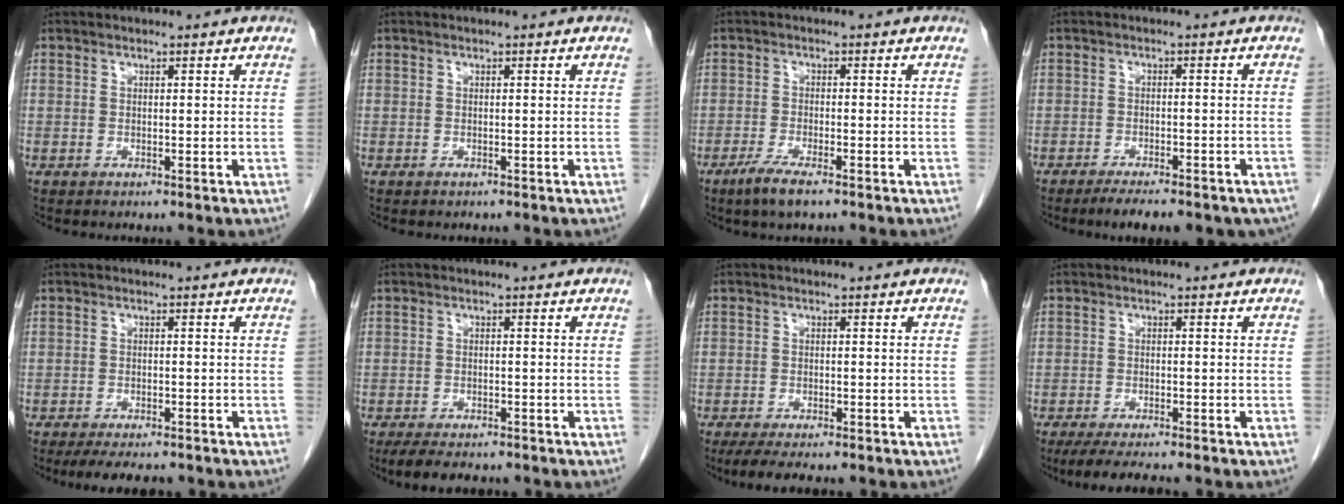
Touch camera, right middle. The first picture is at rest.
{"total": 0.0}
{"total": 4.6, "force": [-3.1, 0.6, 3.3], "torque": [-0.070, -0.011, -0.054]}
{"total": 10.8, "force": [-8.8, 2.9, 5.4], "torque": [-0.061, 0.000, -0.109]}
{"total": 7.2, "force": [-6.1, 1.8, 3.4], "torque": [-0.044, -0.007, -0.089]}
{"total": 7.0, "force": [-5.8, 2.1, 3.3], "torque": [-0.048, -0.009, -0.082]}
{"total": 6.7, "force": [-5.5, 1.3, 3.6], "torque": [-0.050, -0.012, -0.083]}
{"total": 6.7, "force": [-5.6, 0.7, 3.5], "torque": [-0.052, -0.015, -0.090]}